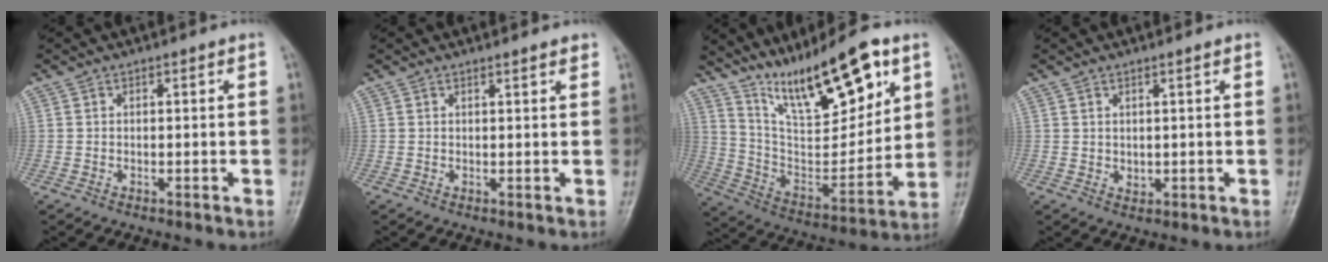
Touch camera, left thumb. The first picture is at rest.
{"total": 1.5, "force": [1.3, 0.2, 0.7], "torque": [-0.006, -0.004, 0.017]}
{"total": 21.6, "force": [13.0, 7.2, 15.8], "torque": [-0.215, -0.058, 0.236]}
{"total": 1.6, "force": [0.9, 0.7, 1.1], "torque": [-0.016, -0.011, 0.021]}